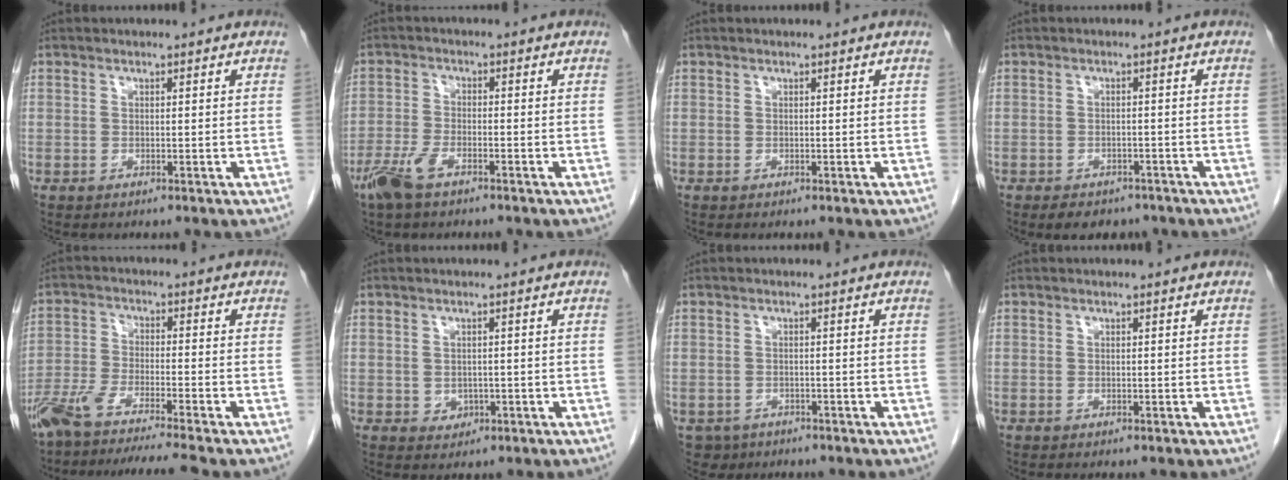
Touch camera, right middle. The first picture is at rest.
{"total": 5.1, "force": [-3.5, 1.6, 3.4], "torque": [-0.083, -0.007, -0.067]}
{"total": 0.0}
{"total": 5.4, "force": [-4.1, 2.9, 1.9], "torque": [-0.025, 0.000, -0.051]}
{"total": 10.1, "force": [-8.7, -1.0, 5.1], "torque": [-0.085, -0.026, -0.148]}
{"total": 1.6, "force": [-0.3, 1.4, 0.8], "torque": [-0.016, 0.000, 0.003]}
{"total": 3.2, "force": [-2.1, 2.4, 0.3], "torque": [-0.007, 0.001, -0.031]}
{"total": 0.0}